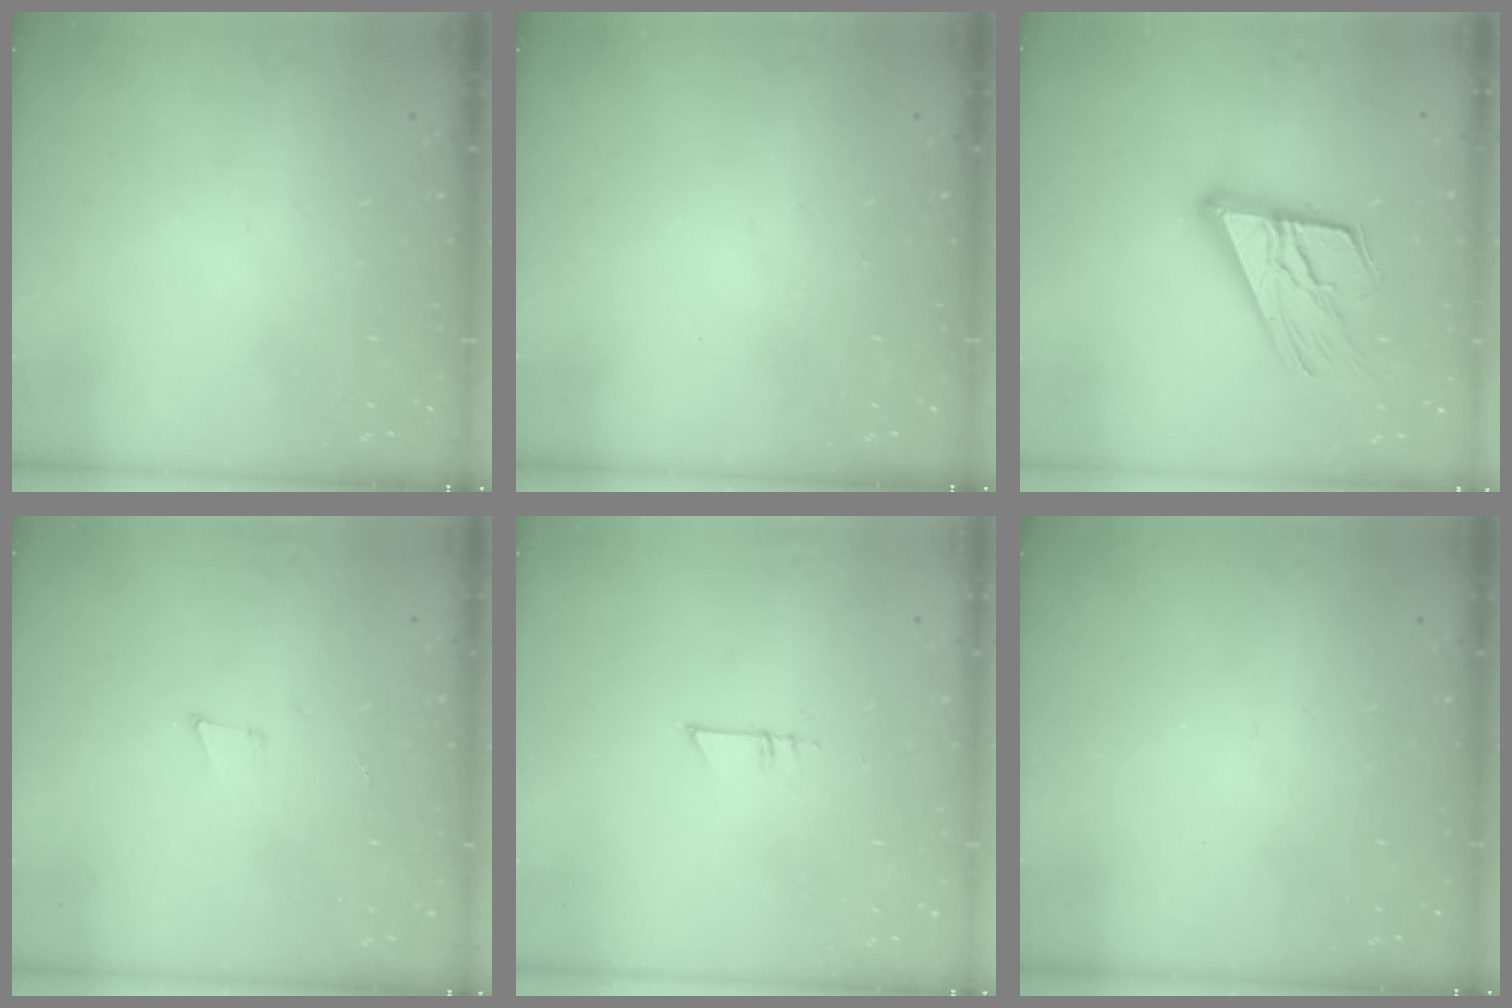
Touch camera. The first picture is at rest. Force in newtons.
{"total": 0.0}
{"total": 18.0, "press": 17.9, "slide": 1.8}
{"total": 3.6, "press": 2.5, "slide": 2.7}
{"total": 4.6, "press": 4.6, "slide": 0.4}
{"total": 0.0}